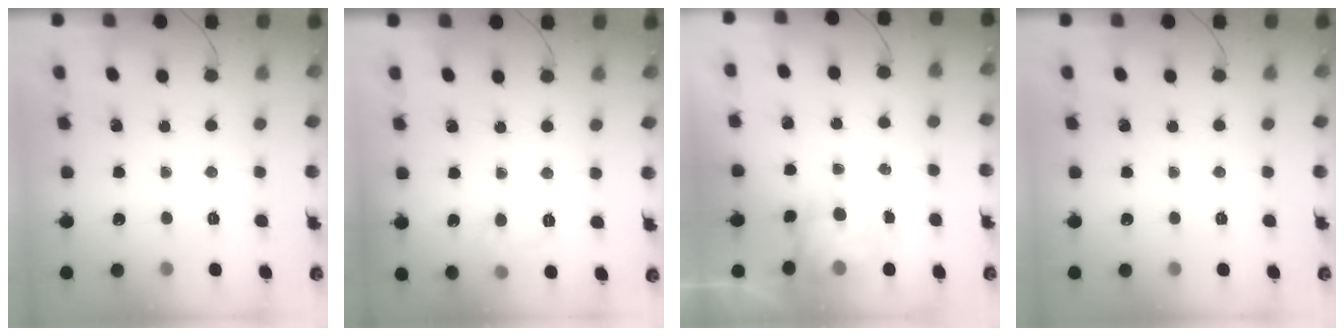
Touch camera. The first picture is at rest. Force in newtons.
{"total": 7.9, "press": 7.7, "slide": 1.7}
{"total": 5.2, "press": 5.0, "slide": 1.3}
{"total": 0.0}